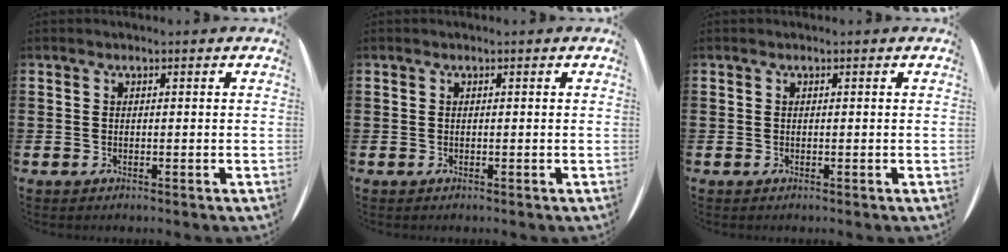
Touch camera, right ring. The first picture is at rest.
{"total": 0.0}
{"total": 0.0}